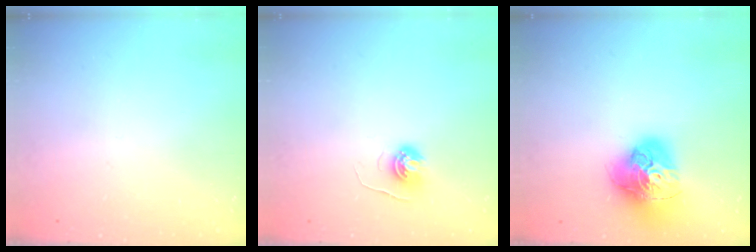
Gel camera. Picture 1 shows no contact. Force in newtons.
{"total": 5.0, "press": 5.0, "slide": 0.4}
{"total": 17.4, "press": 17.3, "slide": 1.8}